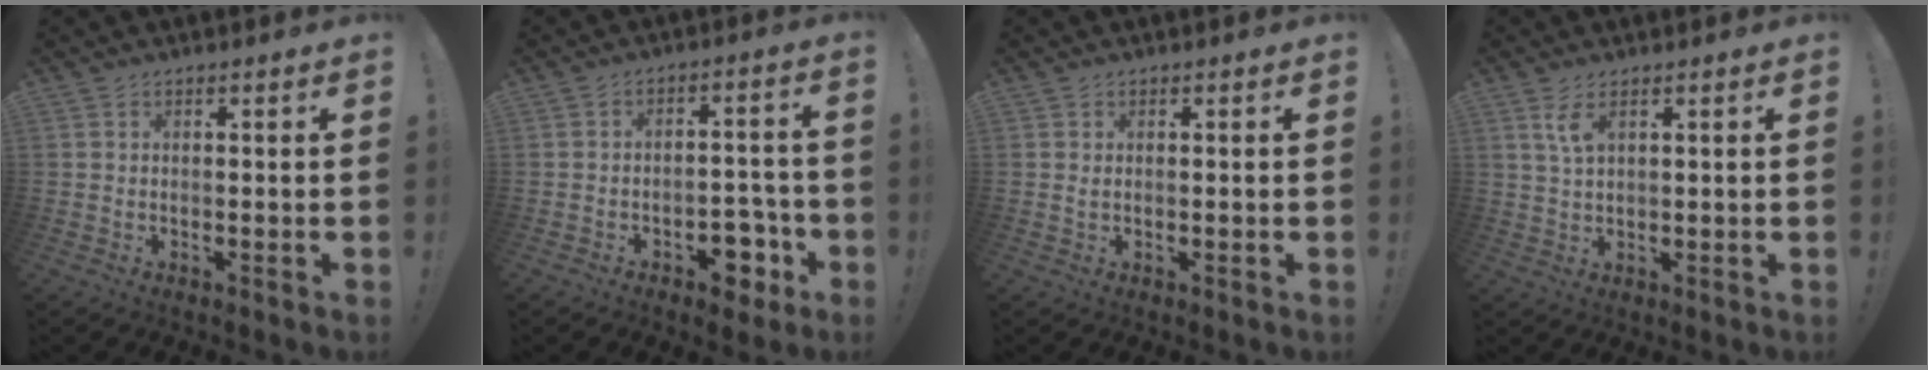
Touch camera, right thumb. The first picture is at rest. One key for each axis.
{"total": 8.7, "fx": -4.5, "fy": 5.5, "fz": 5.0, "tx": -0.037, "ty": 0.040, "tz": -0.073}
{"total": 1.0, "fx": 0.7, "fy": 0.5, "fz": 0.6, "tx": -0.005, "ty": 0.000, "tz": 0.010}
{"total": 4.5, "fx": 2.3, "fy": 1.7, "fz": 3.5, "tx": -0.073, "ty": -0.003, "tz": 0.041}